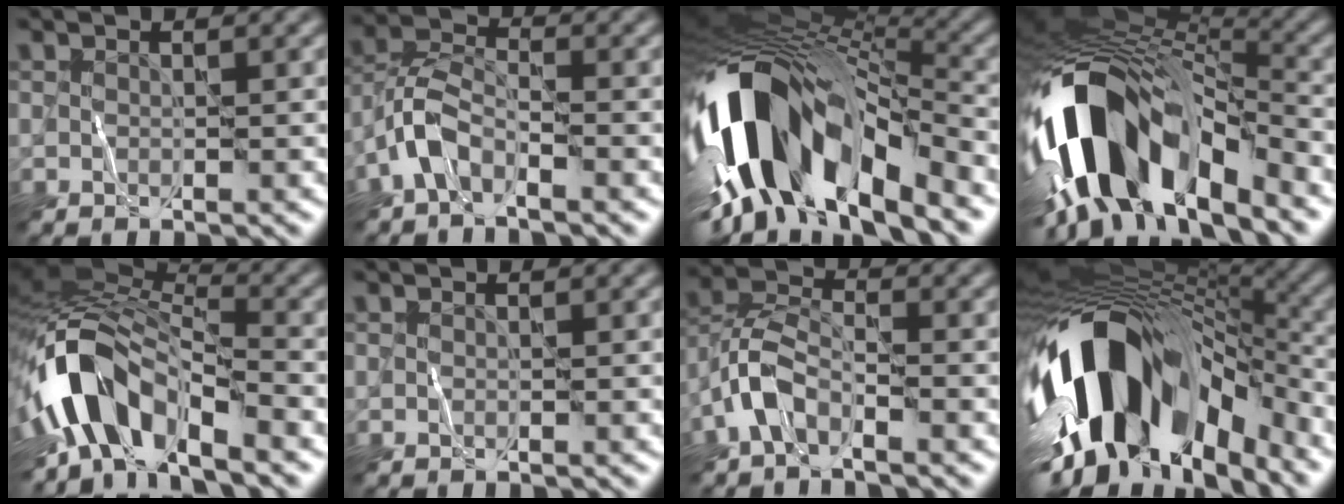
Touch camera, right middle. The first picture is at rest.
{"total": 3.3, "force": [-2.3, 1.3, 2.0], "torque": [-0.038, 0.011, -0.058]}
{"total": 15.5, "force": [-4.9, 7.2, 12.9], "torque": [-0.230, 0.004, -0.087]}
{"total": 14.6, "force": [-6.5, 7.3, 10.8], "torque": [-0.201, 0.012, -0.118]}
{"total": 9.7, "force": [-4.8, 4.5, 7.1], "torque": [-0.125, 0.012, -0.099]}
{"total": 0.0}
{"total": 3.6, "force": [-2.3, 1.6, 2.2], "torque": [-0.041, 0.012, -0.060]}
{"total": 15.7, "force": [-6.3, 8.1, 11.9], "torque": [-0.203, -0.005, -0.102]}